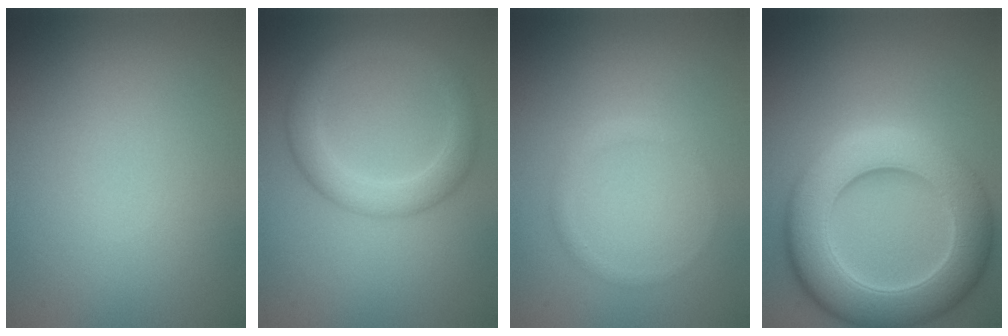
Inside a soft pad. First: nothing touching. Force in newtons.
{"total": 3.6, "press": 3.6, "slide": 0.2}
{"total": 0.9, "press": 0.9, "slide": 0.1}
{"total": 9.8, "press": 9.8, "slide": 0.7}